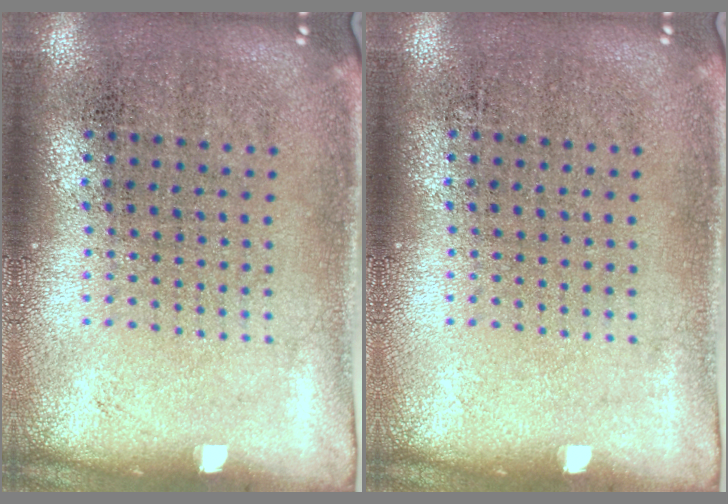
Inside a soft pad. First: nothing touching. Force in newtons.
{"total": 0.0}